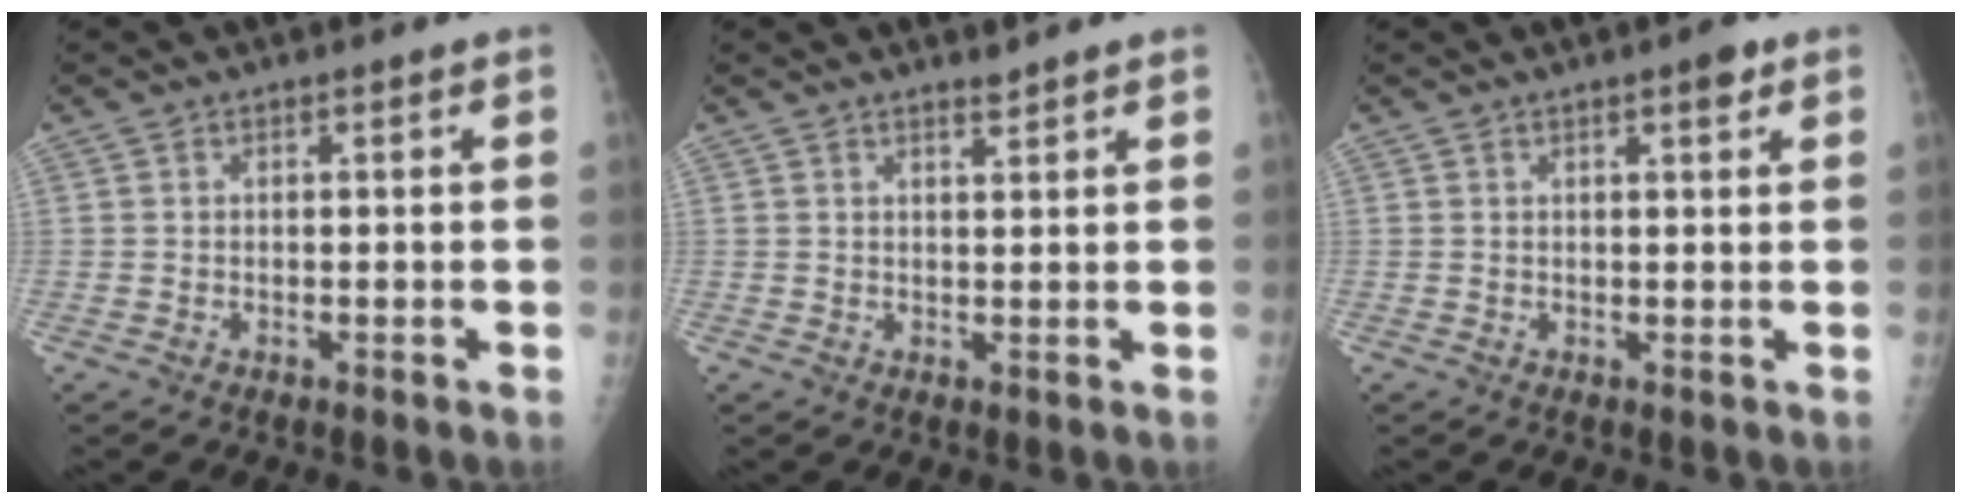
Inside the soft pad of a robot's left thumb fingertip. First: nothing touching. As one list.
[{"total": 1.5, "force": [1.4, 0.2, 0.6], "torque": [-0.004, -0.013, 0.024]}, {"total": 2.3, "force": [1.4, 0.6, 1.8], "torque": [-0.021, -0.005, 0.017]}]